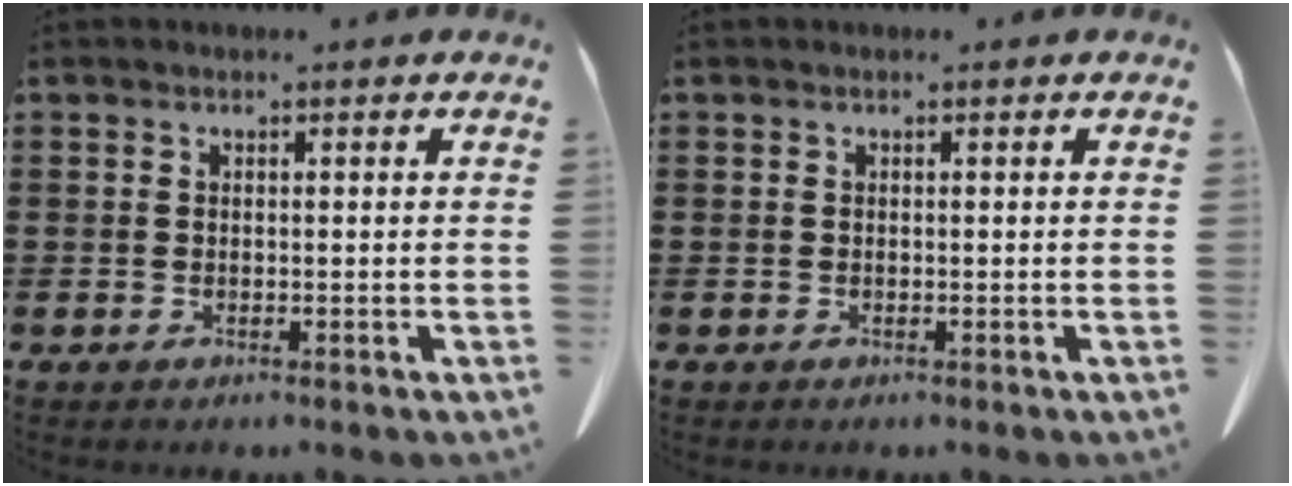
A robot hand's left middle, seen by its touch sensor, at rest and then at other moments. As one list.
[{"total": 0.0}]